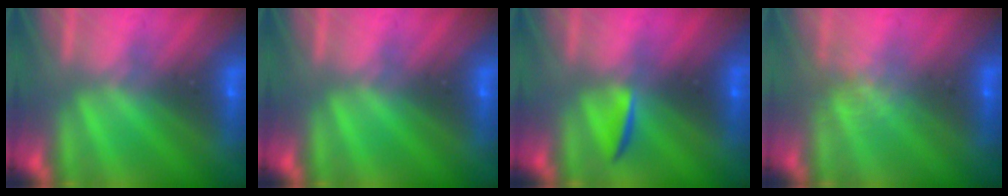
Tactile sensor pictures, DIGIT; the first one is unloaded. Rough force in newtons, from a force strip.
{"total": 0.0}
{"total": 2.0}
{"total": 1.2}